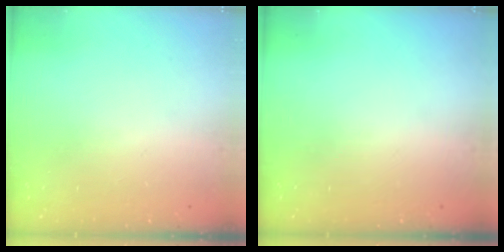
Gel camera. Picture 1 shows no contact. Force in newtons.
{"total": 0.0}